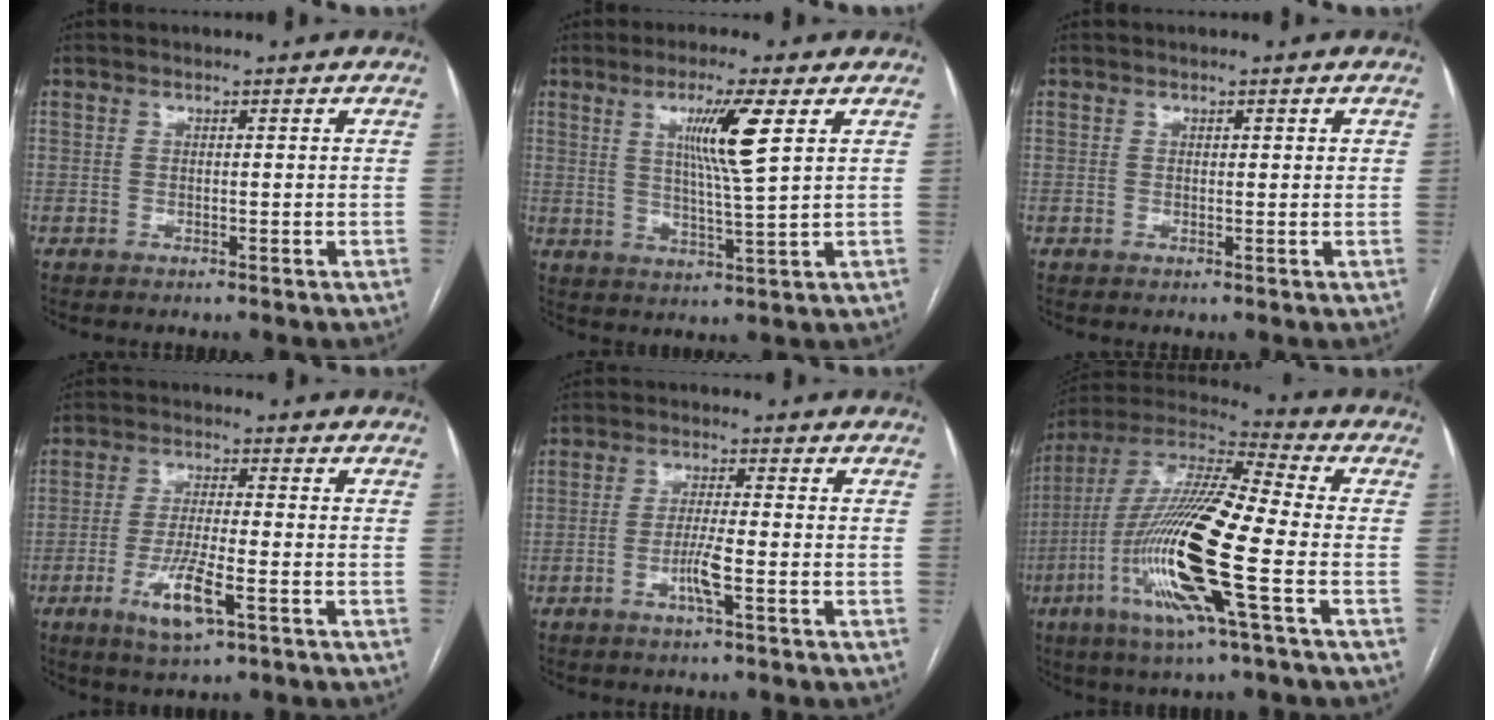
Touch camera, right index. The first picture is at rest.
{"total": 8.1, "force": [3.0, -0.7, 7.5], "torque": [-0.135, -0.009, 0.055]}
{"total": 1.1, "force": [0.5, 0.5, 0.9], "torque": [-0.010, 0.004, 0.005]}
{"total": 7.4, "force": [-3.2, 1.0, 6.6], "torque": [-0.131, -0.013, -0.054]}
{"total": 4.0, "force": [-1.5, 0.0, 3.7], "torque": [-0.075, -0.004, -0.029]}
{"total": 20.4, "force": [-5.7, 1.3, 19.5], "torque": [-0.415, -0.020, -0.115]}